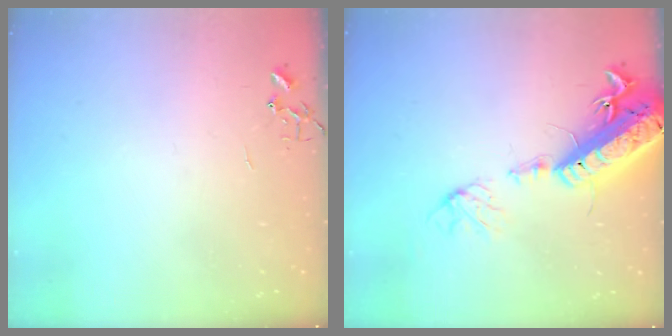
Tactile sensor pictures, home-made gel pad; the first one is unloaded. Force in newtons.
{"total": 20.3, "press": 19.8, "slide": 4.4}